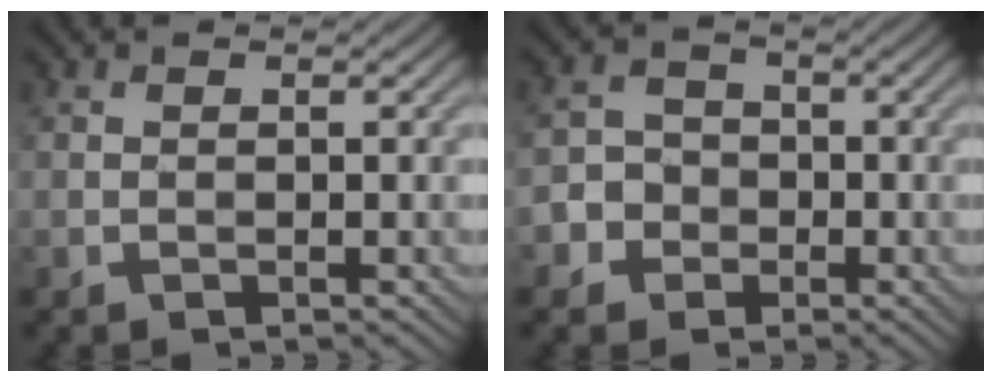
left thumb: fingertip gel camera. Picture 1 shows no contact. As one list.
[{"total": 4.0, "force": [-1.7, 3.6, 0.6], "torque": [-0.004, 0.003, -0.046]}]